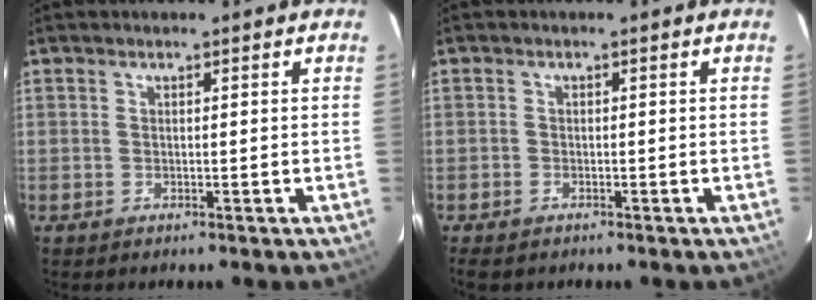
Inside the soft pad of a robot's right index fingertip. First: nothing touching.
{"total": 2.8, "force": [-2.1, 1.6, 1.0], "torque": [-0.030, -0.006, -0.038]}